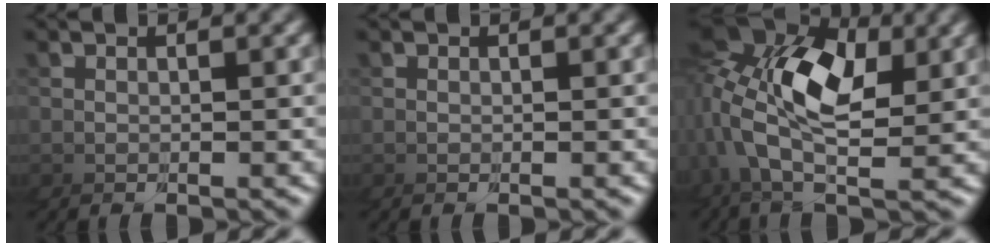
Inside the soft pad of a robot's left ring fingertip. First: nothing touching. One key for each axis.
{"total": 0.0}
{"total": 8.0, "fx": 2.1, "fy": 5.0, "fz": 5.8, "tx": -0.115, "ty": 0.022, "tz": 0.017}